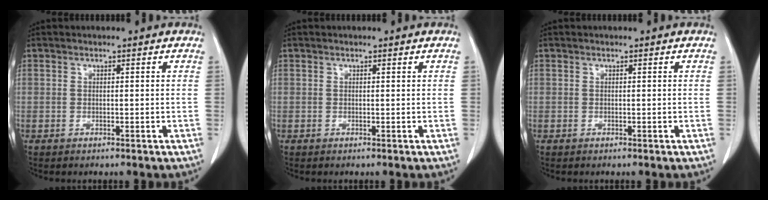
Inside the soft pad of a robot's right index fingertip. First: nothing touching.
{"total": 0.0}
{"total": 0.0}